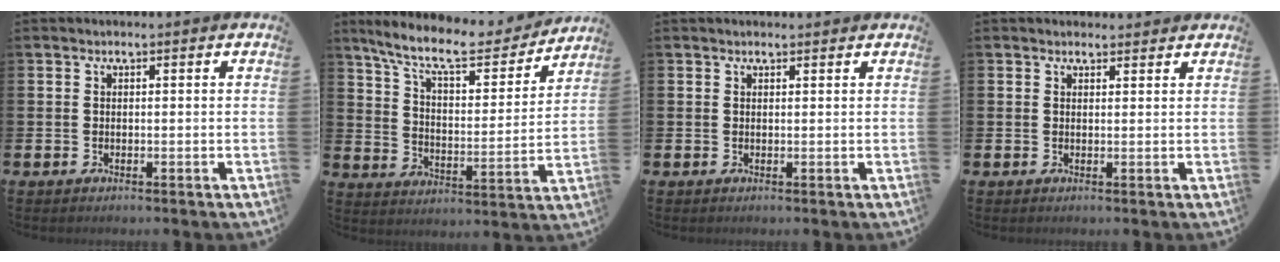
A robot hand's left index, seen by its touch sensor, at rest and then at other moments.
{"total": 10.7, "force": [9.3, 2.5, 4.5], "torque": [-0.125, -0.054, 0.160]}
{"total": 0.7, "force": [0.6, 0.1, 0.2], "torque": [0.003, -0.001, 0.010]}
{"total": 1.2, "force": [1.2, 0.4, 0.0], "torque": [0.006, 0.002, 0.020]}